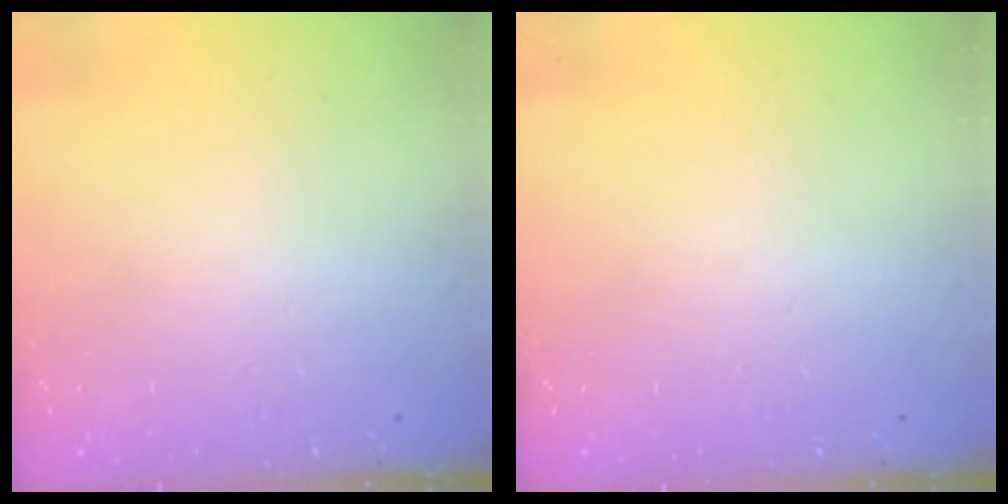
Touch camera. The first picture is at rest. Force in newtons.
{"total": 0.0}